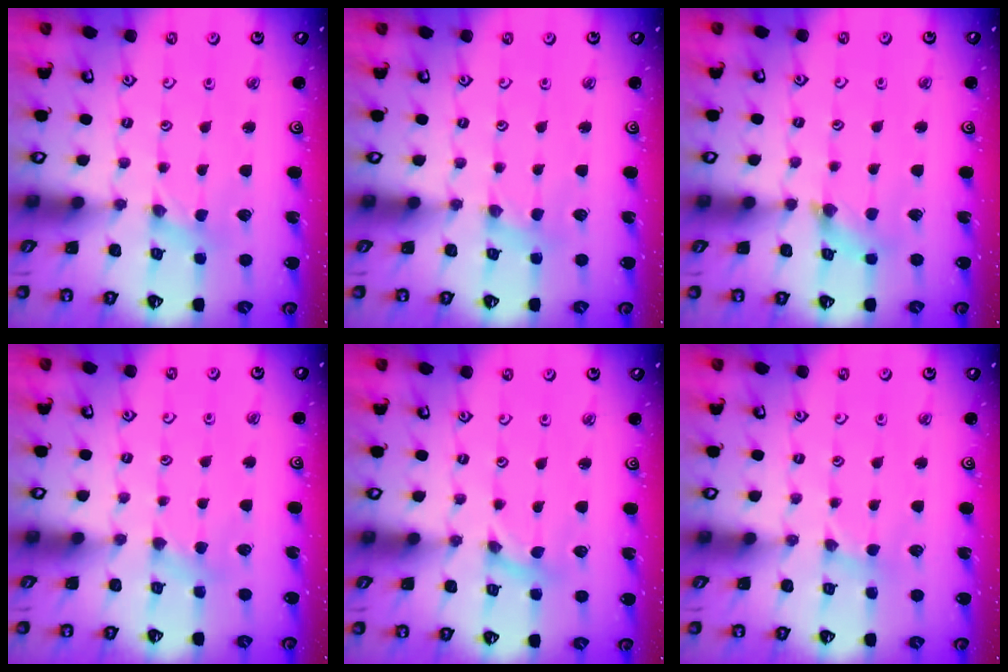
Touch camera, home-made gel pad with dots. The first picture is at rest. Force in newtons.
{"total": 1.7, "press": 1.7, "slide": 0.3}
{"total": 2.9, "press": 2.9, "slide": 0.4}
{"total": 3.5, "press": 3.5, "slide": 0.4}
{"total": 0.0}
{"total": 1.3, "press": 1.2, "slide": 0.3}